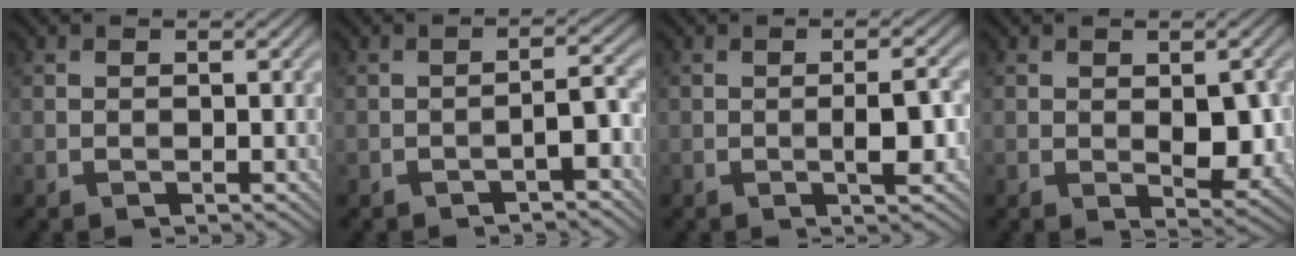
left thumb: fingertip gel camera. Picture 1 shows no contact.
{"total": 2.4, "force": [-1.7, 0.3, 1.7], "torque": [-0.025, 0.013, -0.032]}
{"total": 3.1, "force": [-0.9, 0.4, 3.0], "torque": [-0.050, 0.005, -0.019]}
{"total": 4.3, "force": [-0.2, 2.1, 3.8], "torque": [-0.060, -0.006, 0.001]}